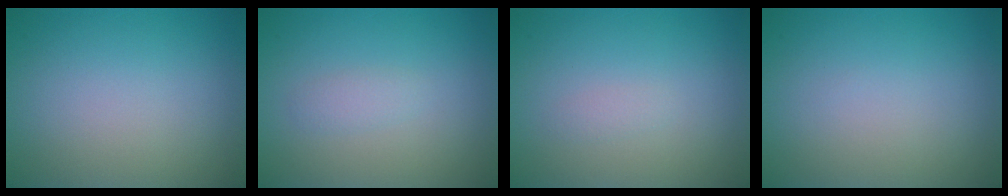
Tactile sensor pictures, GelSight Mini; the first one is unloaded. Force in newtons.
{"total": 1.0, "press": 1.0, "slide": 0.0}
{"total": 0.6, "press": 0.6, "slide": 0.0}
{"total": 0.0}